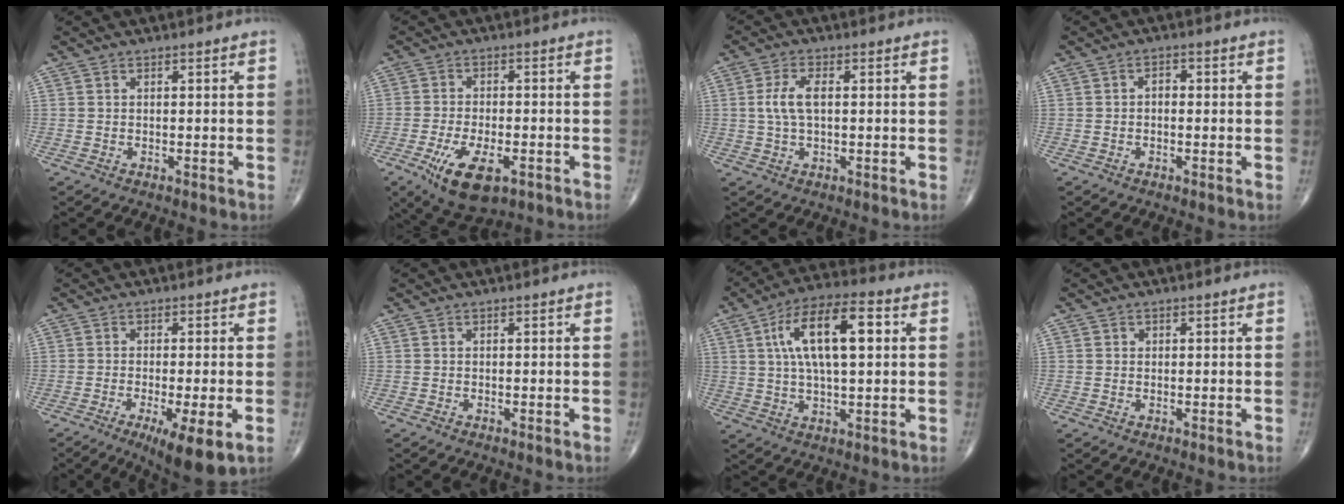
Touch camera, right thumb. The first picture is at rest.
{"total": 10.6, "force": [-4.8, 4.9, 8.1], "torque": [-0.141, 0.004, -0.072]}
{"total": 5.0, "force": [0.4, 2.2, 4.4], "torque": [-0.103, 0.006, 0.007]}
{"total": 1.6, "force": [-0.1, 1.1, 1.2], "torque": [-0.011, 0.009, -0.008]}
{"total": 9.8, "force": [-4.0, 2.0, 8.7], "torque": [-0.134, -0.016, -0.059]}
{"total": 0.0}
{"total": 15.8, "force": [3.7, 6.2, 14.0], "torque": [-0.240, 0.016, 0.059]}
{"total": 0.6, "force": [0.1, 0.6, 0.1], "torque": [0.003, 0.002, 0.002]}